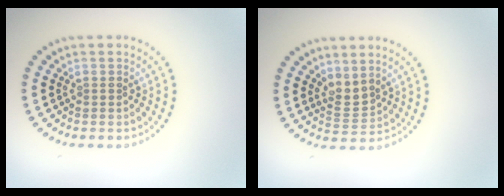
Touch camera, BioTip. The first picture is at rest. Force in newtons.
{"total": 2.0, "press": 1.4, "slide": 1.4}